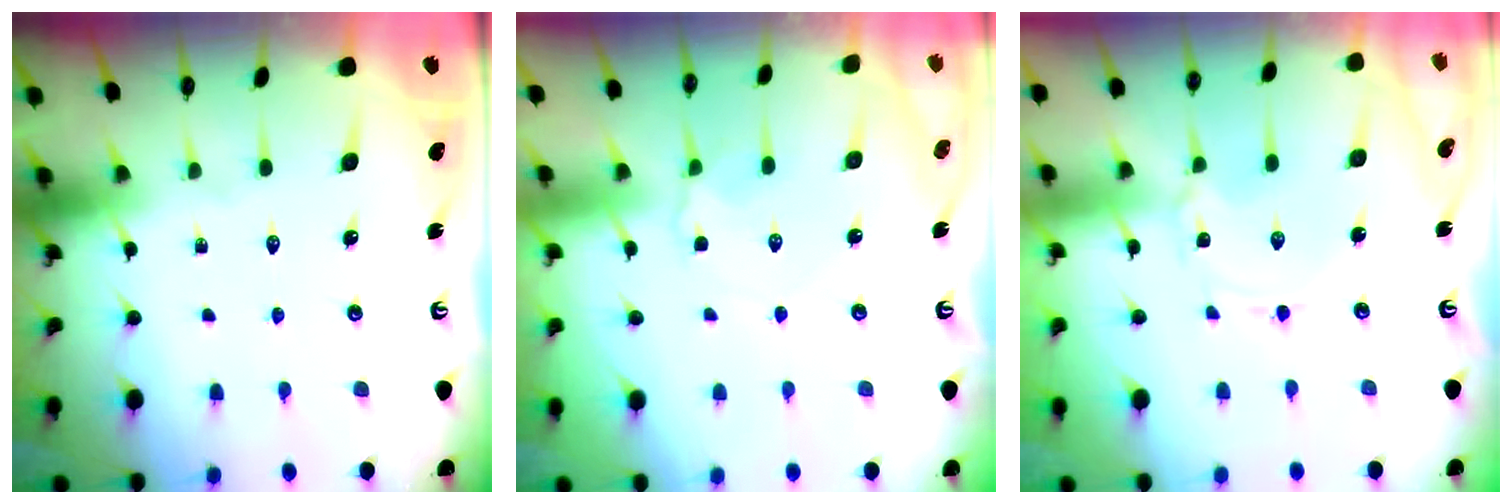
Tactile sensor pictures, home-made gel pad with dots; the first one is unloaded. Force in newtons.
{"total": 2.8, "press": 2.7, "slide": 0.5}
{"total": 0.9, "press": 0.9, "slide": 0.1}